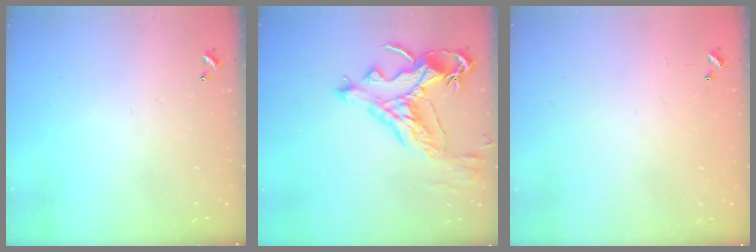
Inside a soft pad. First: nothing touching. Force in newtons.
{"total": 5.8, "press": 5.5, "slide": 1.6}
{"total": 8.7, "press": 8.7, "slide": 0.5}